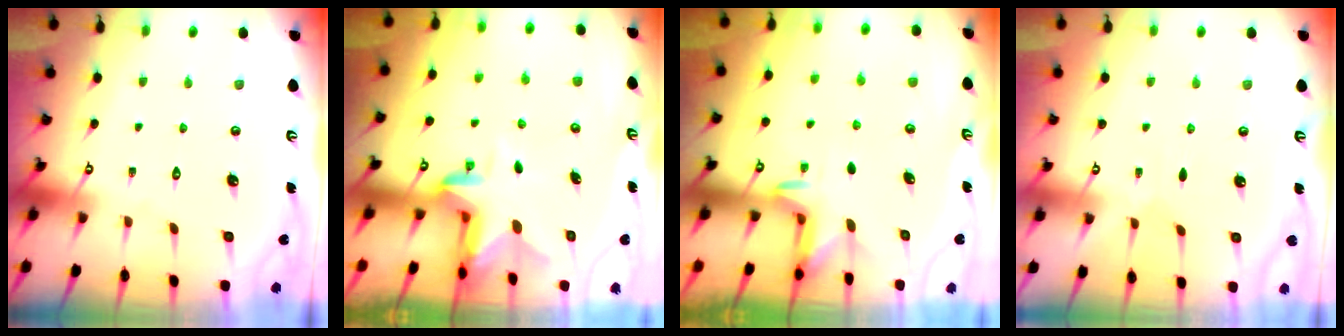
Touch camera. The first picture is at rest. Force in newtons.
{"total": 3.0, "press": 3.0, "slide": 0.4}
{"total": 3.1, "press": 3.1, "slide": 0.6}
{"total": 1.7, "press": 1.7, "slide": 0.4}